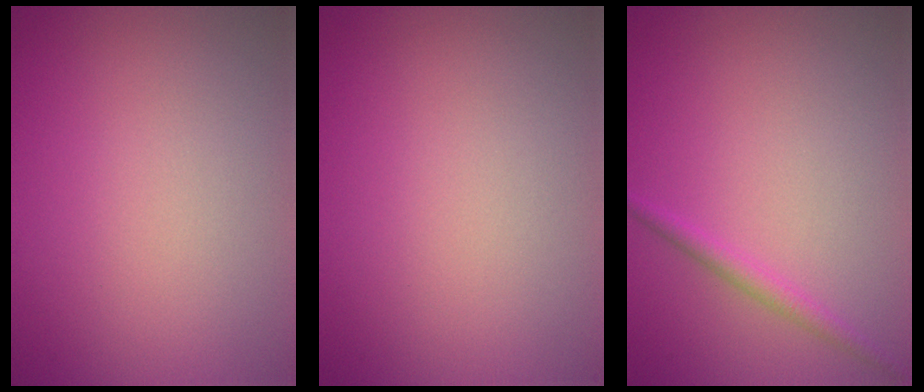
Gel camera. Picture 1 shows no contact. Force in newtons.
{"total": 0.0}
{"total": 1.4, "press": 1.4, "slide": 0.0}